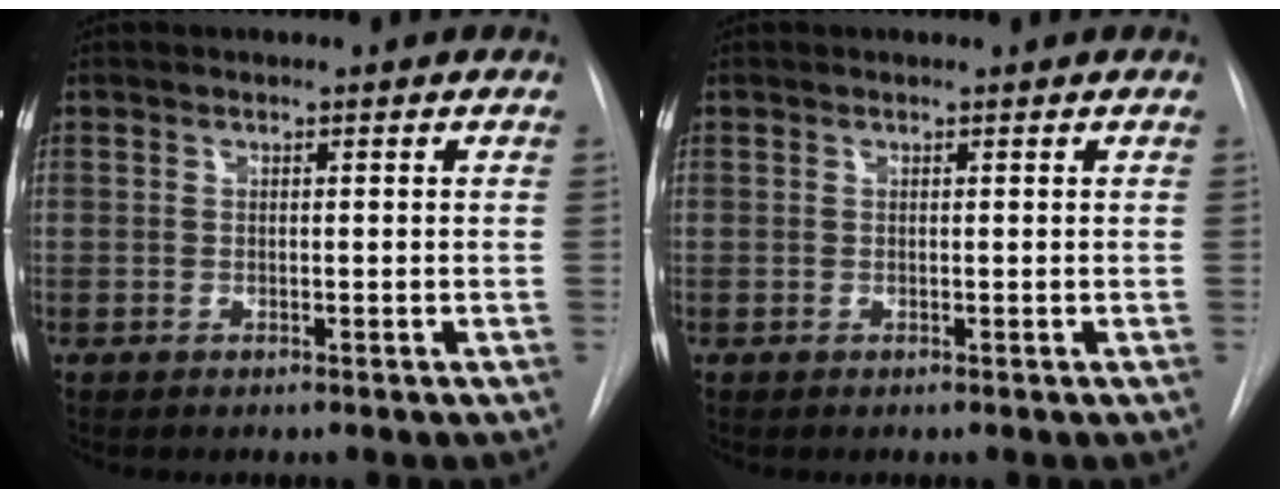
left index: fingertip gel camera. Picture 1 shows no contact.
{"total": 0.0}